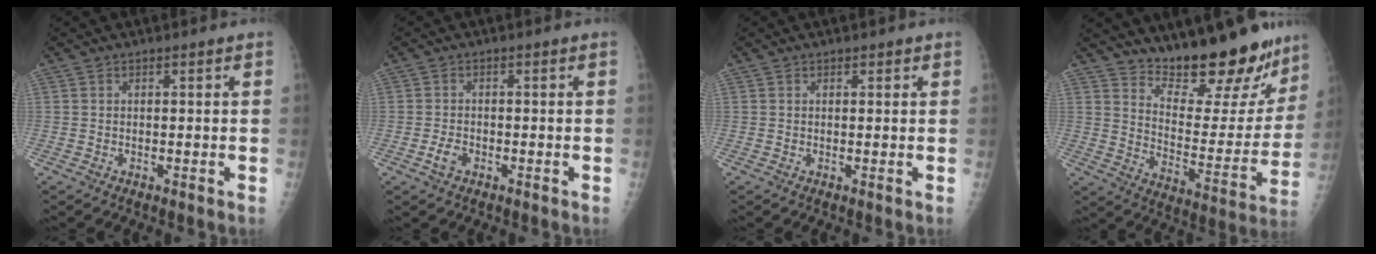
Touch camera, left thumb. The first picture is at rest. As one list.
[{"total": 2.3, "force": [-1.1, 1.5, 1.4], "torque": [-0.028, 0.005, -0.021]}, {"total": 1.0, "force": [0.6, 0.6, 0.4], "torque": [0.005, -0.003, 0.005]}, {"total": 21.4, "force": [18.2, 6.7, 9.2], "torque": [-0.086, -0.131, 0.259]}]